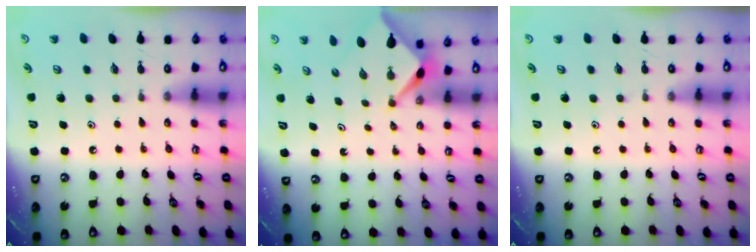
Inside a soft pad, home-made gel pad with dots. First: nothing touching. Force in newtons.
{"total": 2.5, "press": 2.5, "slide": 0.3}
{"total": 0.0}